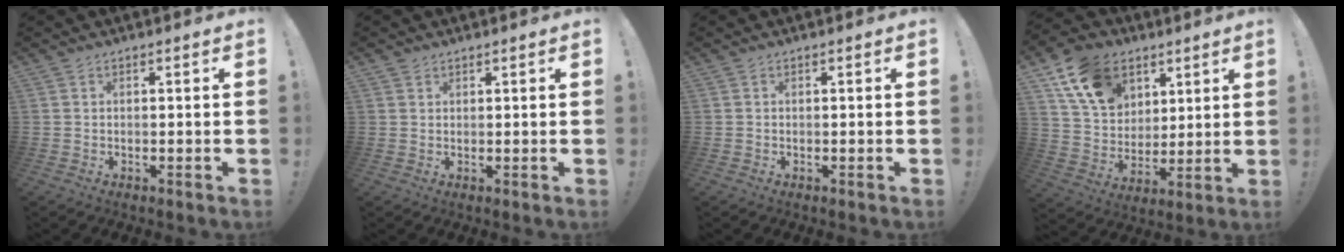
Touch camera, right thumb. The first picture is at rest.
{"total": 1.4, "force": [1.1, 0.8, 0.2], "torque": [0.001, -0.004, 0.020]}
{"total": 0.0}
{"total": 16.3, "force": [8.4, 11.9, 7.4], "torque": [-0.129, -0.033, 0.167]}